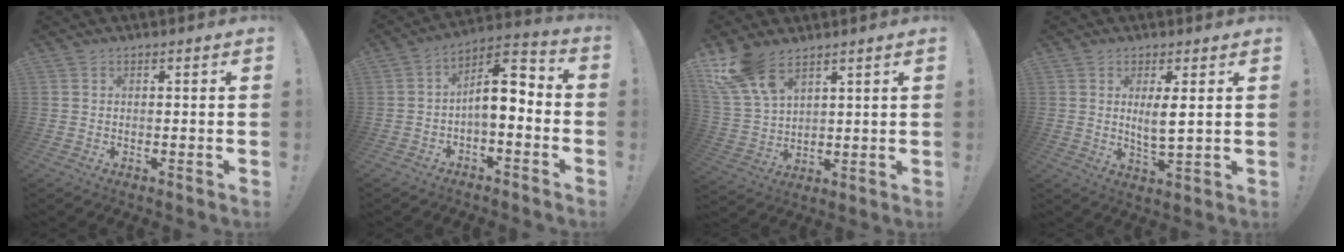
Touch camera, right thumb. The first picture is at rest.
{"total": 8.2, "force": [-0.8, 3.9, 7.2], "torque": [-0.117, 0.003, -0.012]}
{"total": 12.5, "force": [8.3, 6.5, 6.8], "torque": [-0.141, -0.036, 0.162]}
{"total": 5.3, "force": [2.0, 1.1, 4.8], "torque": [-0.076, -0.017, 0.032]}